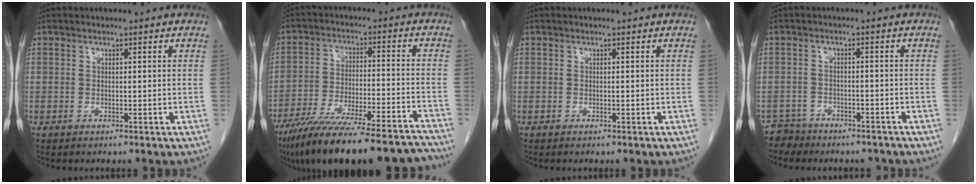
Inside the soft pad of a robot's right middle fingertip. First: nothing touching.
{"total": 23.0, "force": [-19.9, 2.4, 11.4], "torque": [-0.136, -0.019, -0.297]}
{"total": 0.0}
{"total": 5.2, "force": [-4.3, 2.9, -0.5], "torque": [0.009, 0.009, -0.068]}